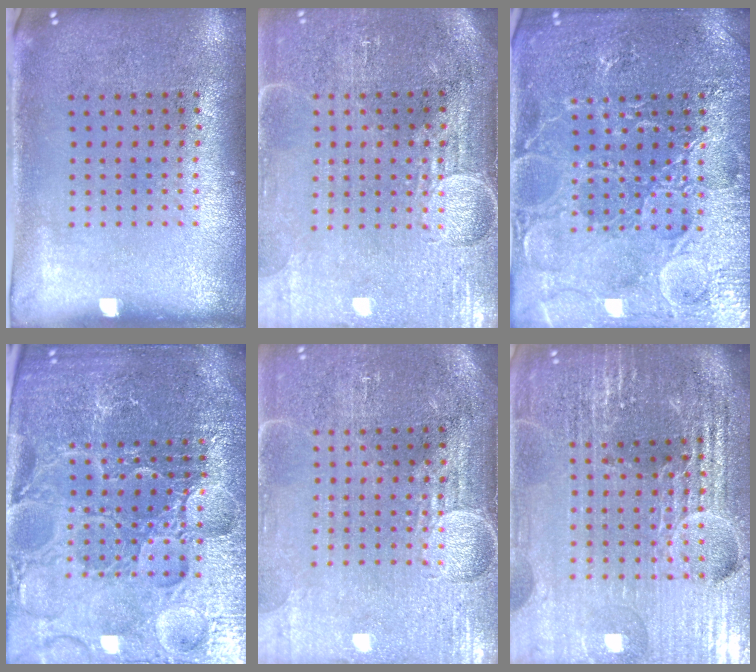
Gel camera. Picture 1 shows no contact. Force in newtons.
{"total": 4.1, "press": 3.7, "slide": 1.9}
{"total": 4.6, "press": 4.5, "slide": 0.7}
{"total": 6.1, "press": 5.5, "slide": 2.6}
{"total": 4.1, "press": 3.7, "slide": 1.9}
{"total": 6.5, "press": 5.7, "slide": 3.2}